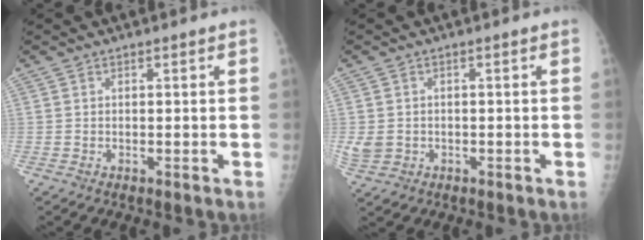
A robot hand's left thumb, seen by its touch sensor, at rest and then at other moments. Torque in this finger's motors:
{"motor_torque": [0.11, 0.58, -0.01, -0.08, 0.12]}